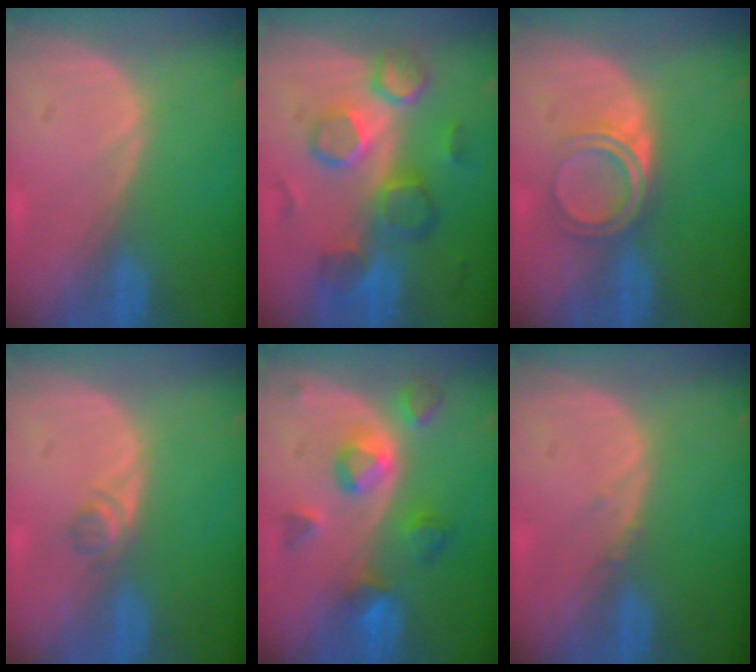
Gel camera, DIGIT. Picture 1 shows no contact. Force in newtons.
{"total": 9.9, "press": 9.0, "slide": 4.2}
{"total": 4.9, "press": 4.2, "slide": 2.5}
{"total": 1.8, "press": 1.5, "slide": 0.9}
{"total": 7.7, "press": 6.9, "slide": 3.5}
{"total": 0.6, "press": 0.6, "slide": 0.3}